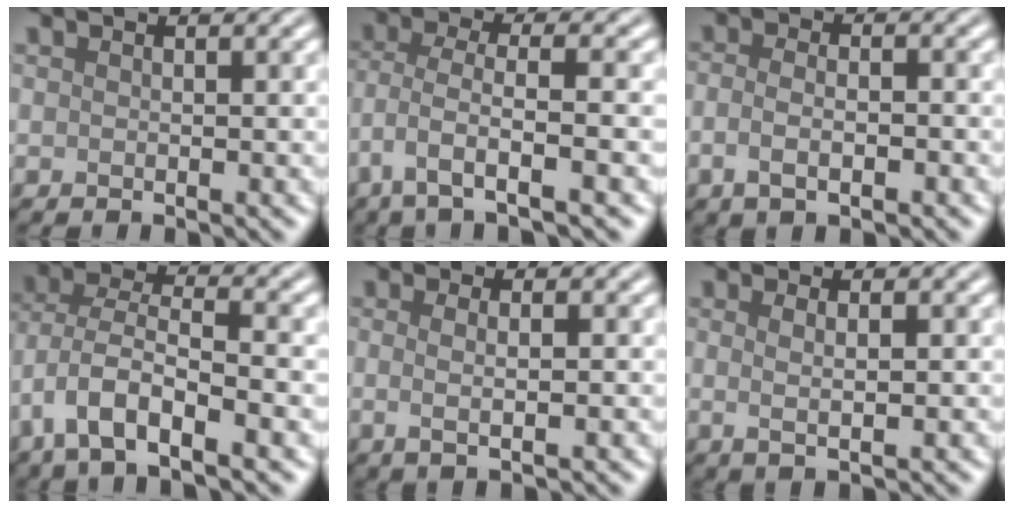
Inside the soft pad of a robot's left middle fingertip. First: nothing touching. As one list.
[{"total": 5.5, "force": [-2.7, 1.3, 4.6], "torque": [-0.095, -0.002, -0.052]}, {"total": 3.3, "force": [-1.0, 1.5, 2.7], "torque": [-0.046, -0.006, -0.020]}, {"total": 8.2, "force": [-3.6, 3.7, 6.4], "torque": [-0.124, 0.003, -0.074]}, {"total": 2.3, "force": [-0.1, 0.7, 2.2], "torque": [-0.037, -0.002, -0.006]}, {"total": 1.9, "force": [0.2, 0.5, 1.8], "torque": [-0.031, -0.001, 0.002]}]